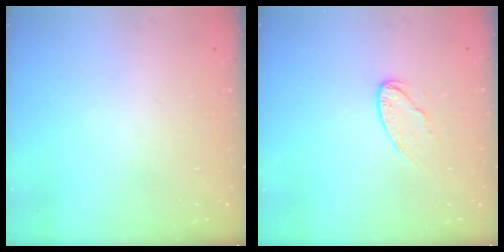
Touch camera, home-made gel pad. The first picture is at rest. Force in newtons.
{"total": 7.8, "press": 7.7, "slide": 0.5}